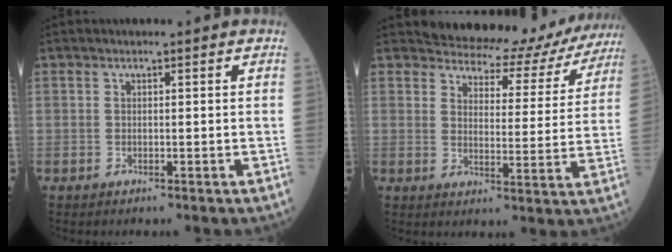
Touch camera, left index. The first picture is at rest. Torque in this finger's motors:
{"motor_torque": [1.09, -1.04, 0.03, 0.01]}